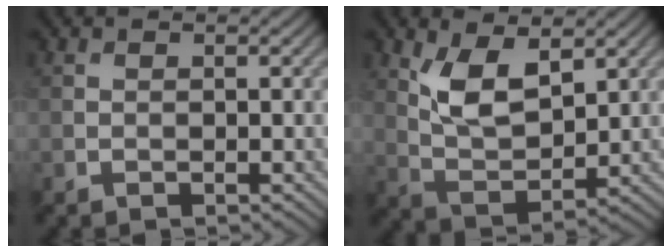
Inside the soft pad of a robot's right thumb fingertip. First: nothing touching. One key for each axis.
{"total": 7.3, "fx": 3.4, "fy": 3.4, "fz": 5.4, "tx": -0.117, "ty": -0.010, "tz": 0.068}